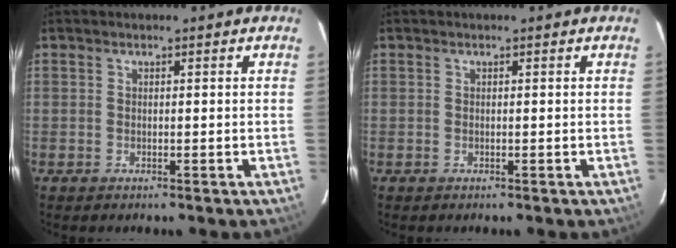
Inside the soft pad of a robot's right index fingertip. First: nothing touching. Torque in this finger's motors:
{"motor_torque": [0.00, 0.00, 0.03, 0.00]}